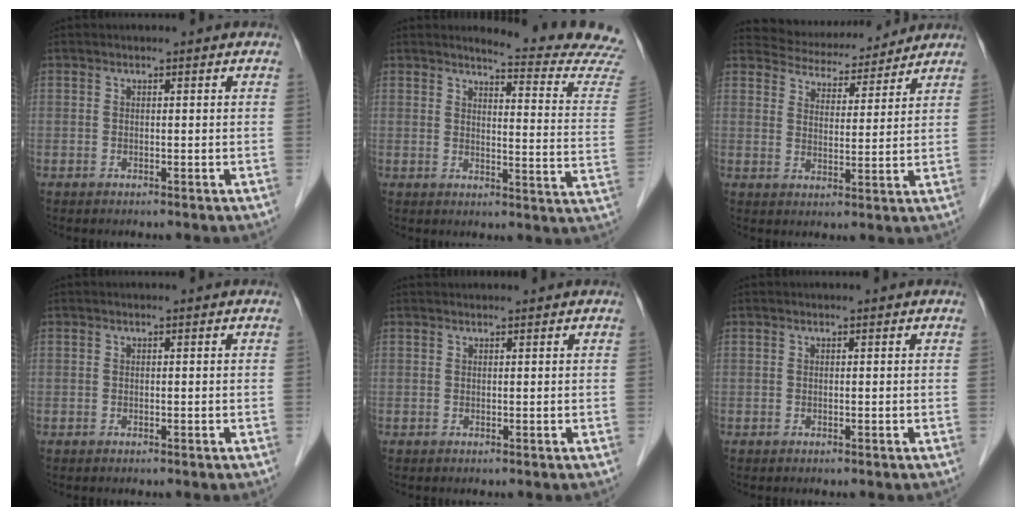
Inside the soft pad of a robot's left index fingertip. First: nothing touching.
{"total": 15.0, "force": [14.7, -1.3, 2.4], "torque": [-0.023, -0.125, 0.147]}
{"total": 10.2, "force": [9.8, 2.5, 1.3], "torque": [-0.018, 0.014, 0.141]}
{"total": 0.0}
{"total": 2.0, "force": [2.0, 0.2, 0.3], "torque": [-0.005, 0.027, 0.032]}
{"total": 0.0}